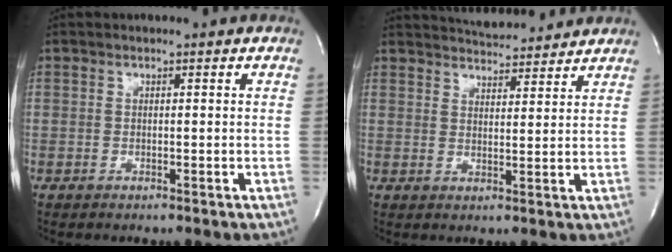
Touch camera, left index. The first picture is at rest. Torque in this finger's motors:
{"motor_torque": [-0.40, -0.18, 0.07, 0.06]}